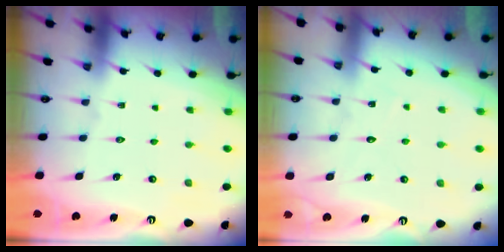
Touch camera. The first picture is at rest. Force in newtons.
{"total": 4.7, "press": 4.7, "slide": 0.3}